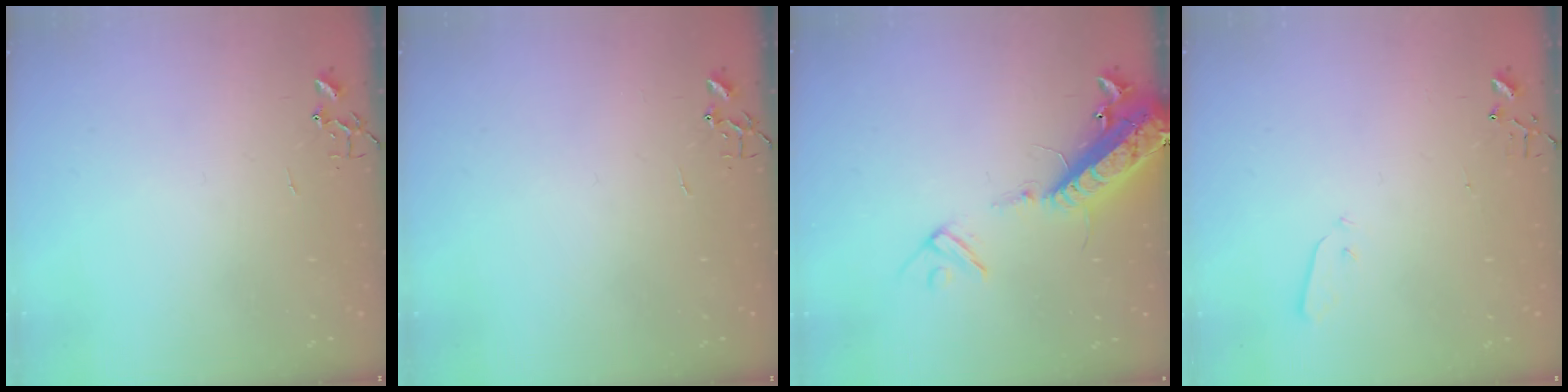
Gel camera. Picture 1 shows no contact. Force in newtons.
{"total": 0.0}
{"total": 16.4, "press": 16.1, "slide": 3.1}
{"total": 2.9, "press": 2.8, "slide": 0.8}